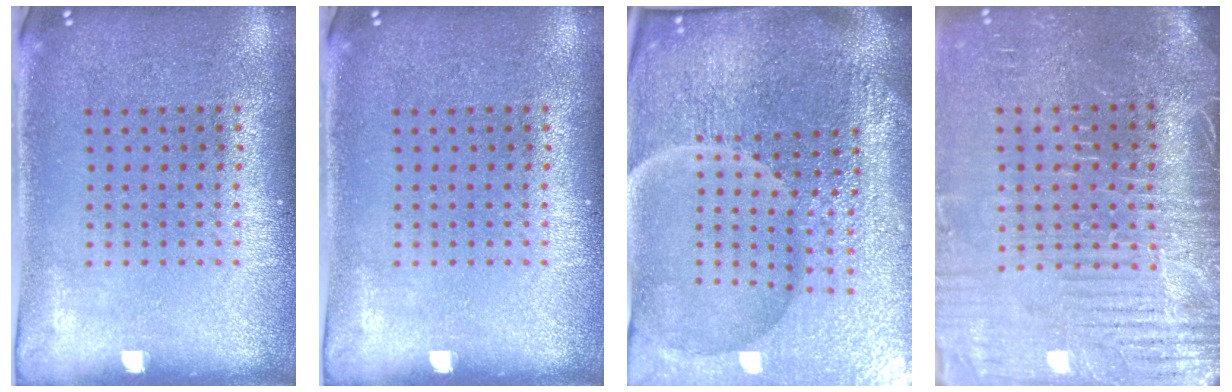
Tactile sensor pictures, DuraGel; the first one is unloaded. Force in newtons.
{"total": 0.0}
{"total": 7.3, "press": 6.4, "slide": 3.5}
{"total": 4.3, "press": 3.9, "slide": 1.7}